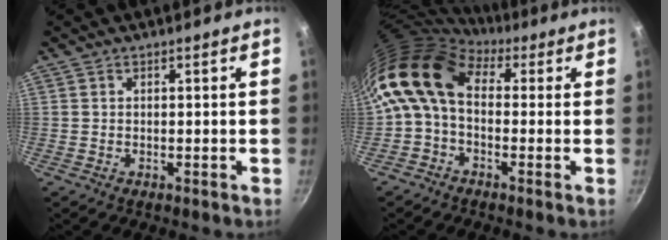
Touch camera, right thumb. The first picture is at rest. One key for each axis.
{"total": 11.9, "fx": 1.3, "fy": 8.1, "fz": 8.6, "tx": -0.154, "ty": 0.027, "tz": 0.000}